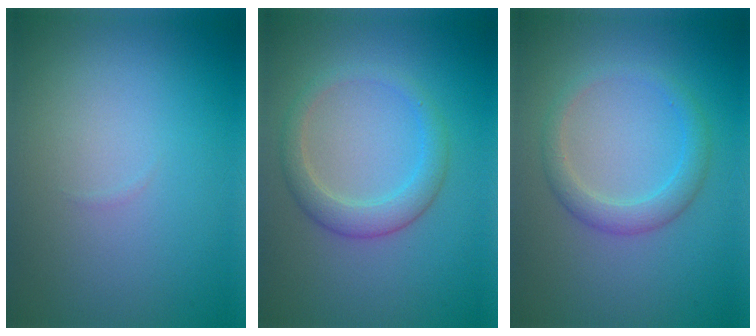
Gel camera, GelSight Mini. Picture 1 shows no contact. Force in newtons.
{"total": 2.8, "press": 2.8, "slide": 0.2}
{"total": 2.4, "press": 2.4, "slide": 0.1}